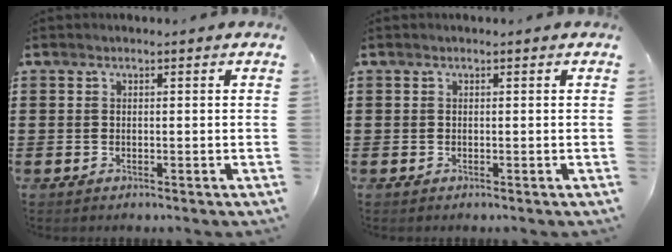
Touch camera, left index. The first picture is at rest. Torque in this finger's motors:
{"motor_torque": [0.00, 0.00, 0.00, 0.00]}